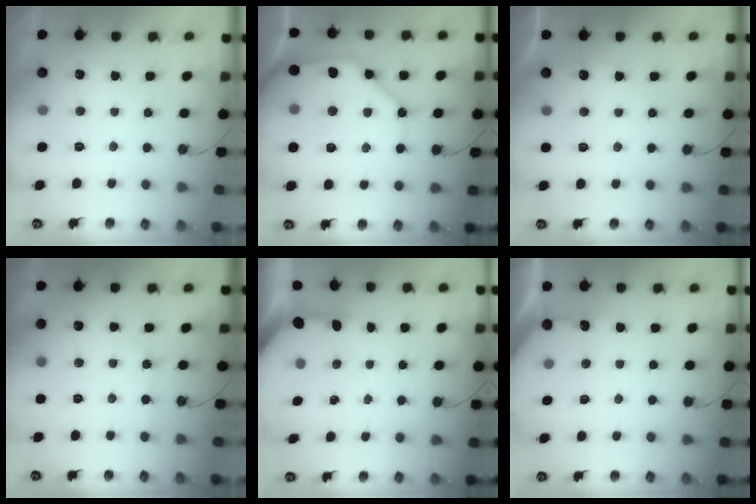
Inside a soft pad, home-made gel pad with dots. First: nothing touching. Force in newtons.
{"total": 17.9, "press": 17.8, "slide": 2.5}
{"total": 2.8, "press": 2.7, "slide": 0.4}
{"total": 2.7, "press": 2.7, "slide": 0.5}
{"total": 3.8, "press": 3.7, "slide": 0.3}
{"total": 4.7, "press": 4.6, "slide": 0.5}